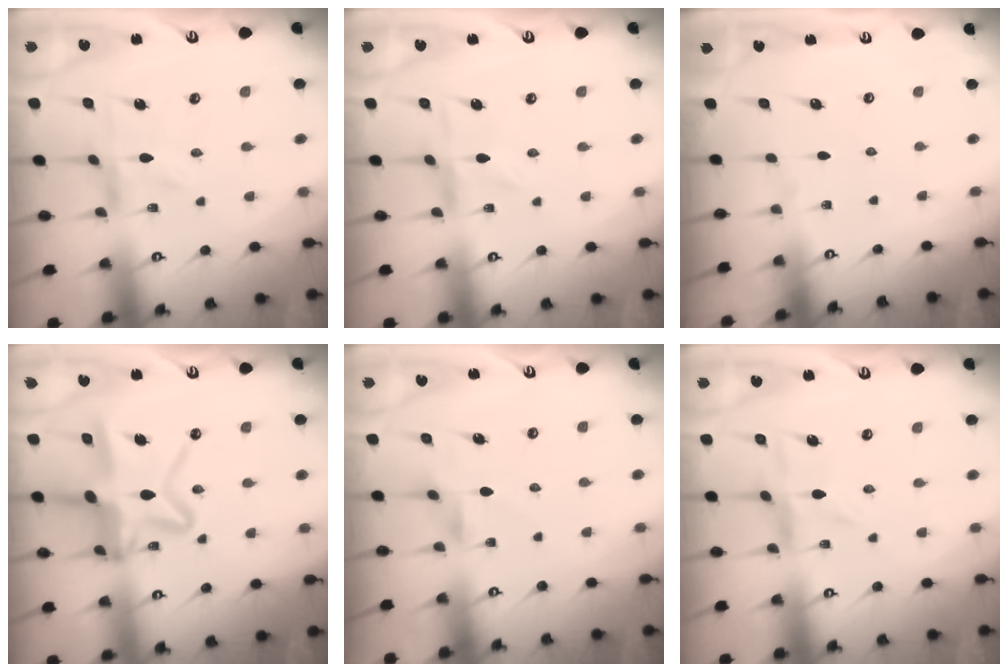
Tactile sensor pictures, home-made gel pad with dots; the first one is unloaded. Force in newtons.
{"total": 0.8, "press": 0.8, "slide": 0.2}
{"total": 0.0}
{"total": 17.9, "press": 17.9, "slide": 1.6}
{"total": 2.5, "press": 2.5, "slide": 0.4}
{"total": 1.1, "press": 1.1, "slide": 0.2}